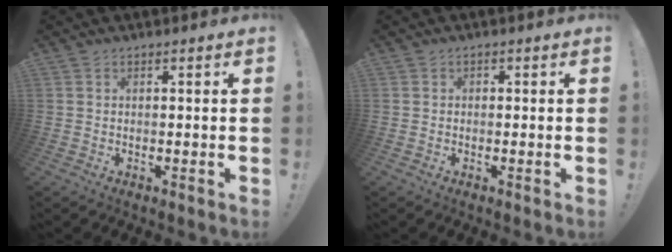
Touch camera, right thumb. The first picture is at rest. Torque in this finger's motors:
{"motor_torque": [-0.01, -0.12, -0.15, -0.03, 0.10]}